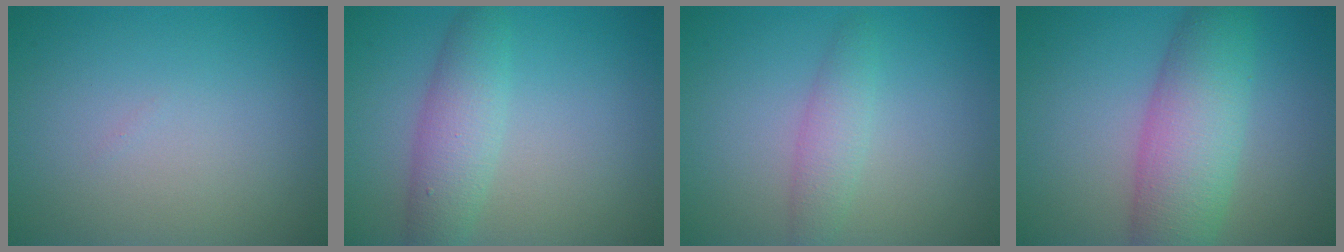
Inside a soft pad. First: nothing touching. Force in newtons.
{"total": 3.8, "press": 3.8, "slide": 0.1}
{"total": 2.2, "press": 2.2, "slide": 0.0}
{"total": 6.9, "press": 6.9, "slide": 0.2}